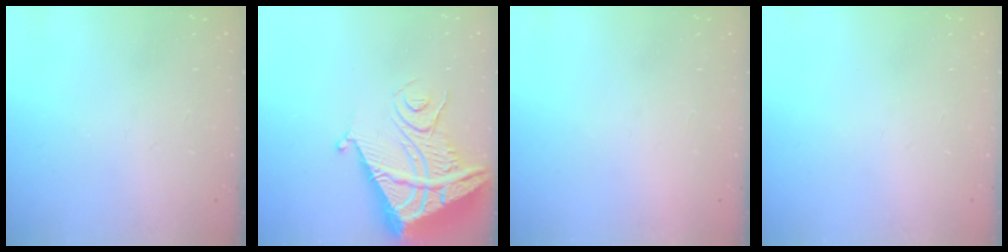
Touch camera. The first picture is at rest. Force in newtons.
{"total": 13.1, "press": 13.0, "slide": 1.6}
{"total": 1.5, "press": 1.5, "slide": 0.1}
{"total": 0.0}